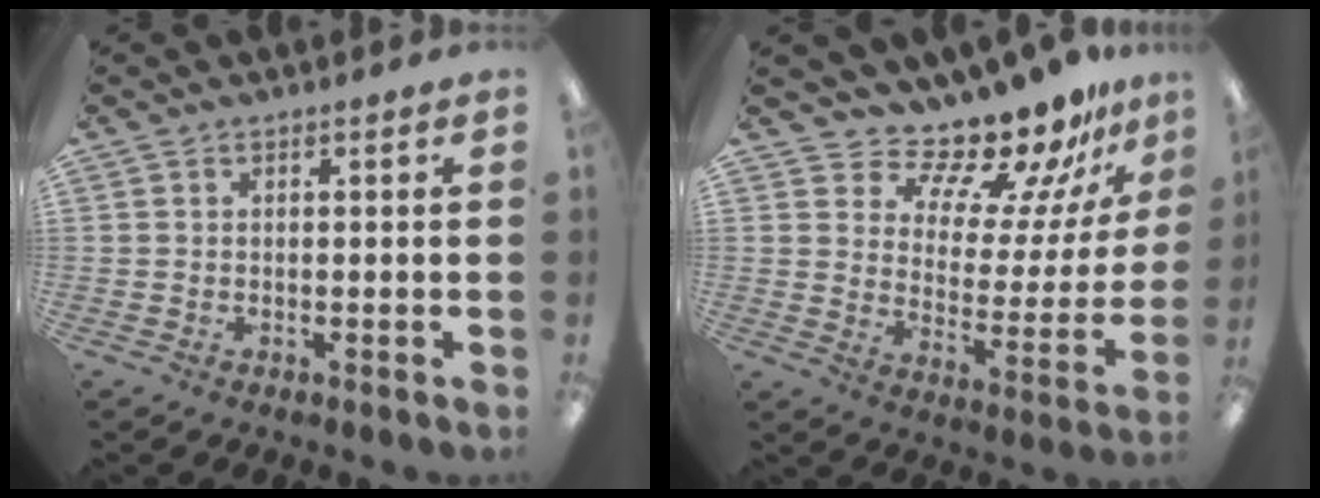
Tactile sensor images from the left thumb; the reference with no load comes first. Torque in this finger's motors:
{"motor_torque": [0.30, 0.23, 0.01, -0.57, 0.02]}